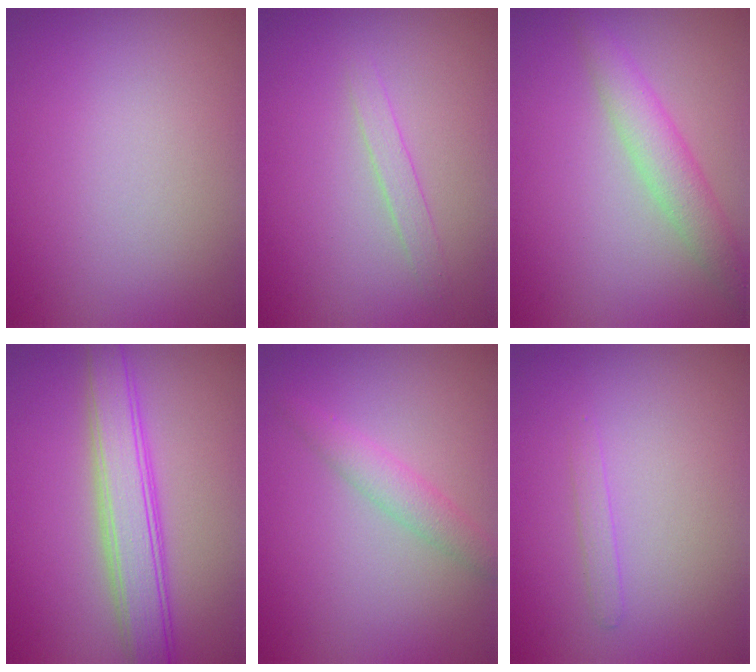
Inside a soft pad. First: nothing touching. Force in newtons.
{"total": 1.2, "press": 1.2, "slide": 0.1}
{"total": 2.4, "press": 2.4, "slide": 0.2}
{"total": 4.9, "press": 4.9, "slide": 0.2}
{"total": 1.6, "press": 1.6, "slide": 0.1}
{"total": 0.8, "press": 0.8, "slide": 0.0}